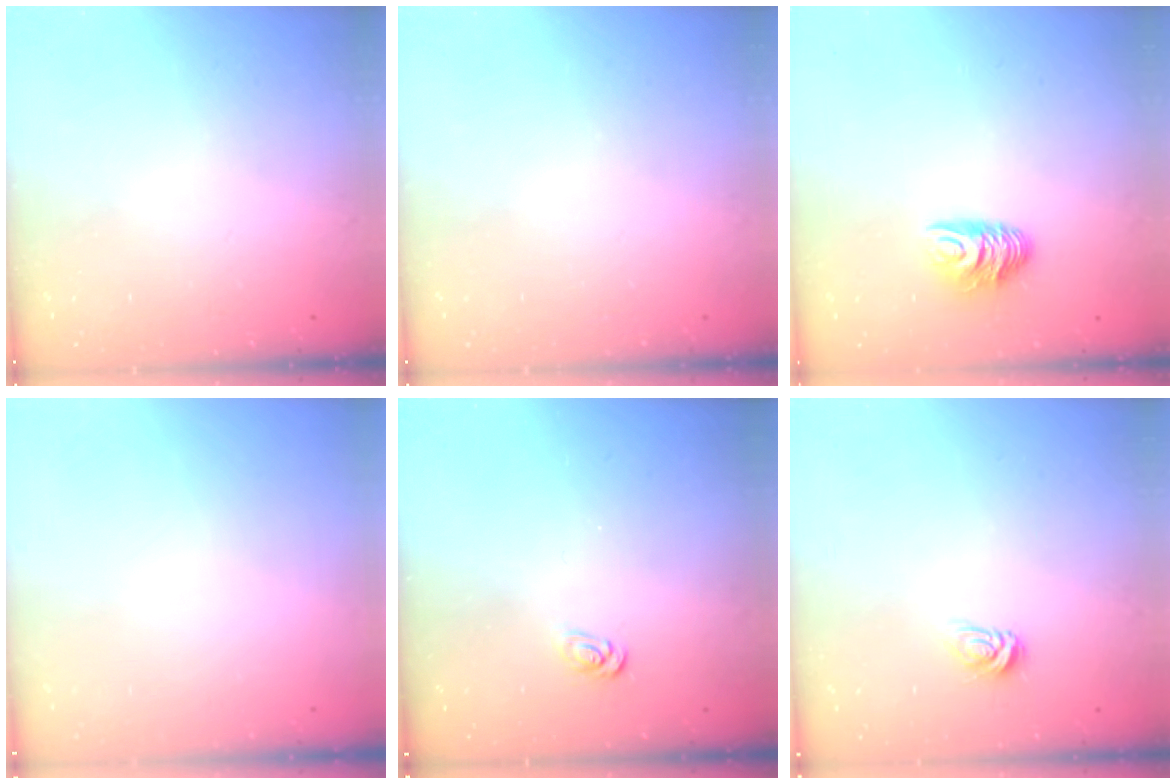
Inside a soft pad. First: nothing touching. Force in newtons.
{"total": 0.0}
{"total": 7.5, "press": 7.5, "slide": 0.7}
{"total": 0.0}
{"total": 2.1, "press": 2.1, "slide": 0.2}
{"total": 5.0, "press": 5.0, "slide": 0.5}